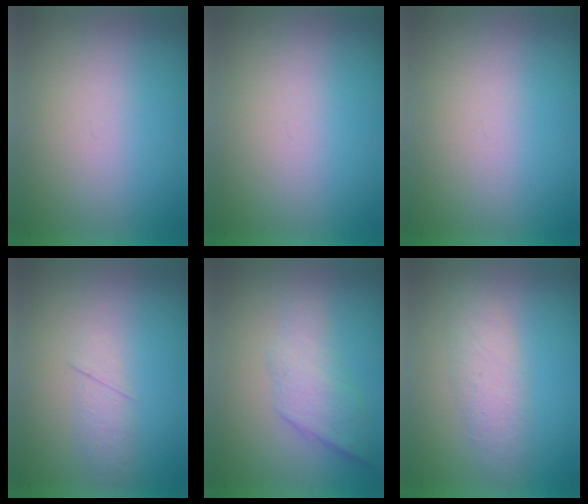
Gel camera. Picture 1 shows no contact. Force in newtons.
{"total": 0.0}
{"total": 0.0}
{"total": 2.1}
{"total": 2.3}
{"total": 1.8}